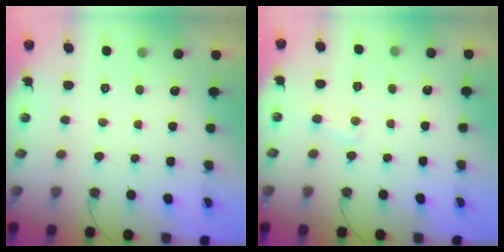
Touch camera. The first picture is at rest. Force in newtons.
{"total": 5.5, "press": 5.4, "slide": 0.8}